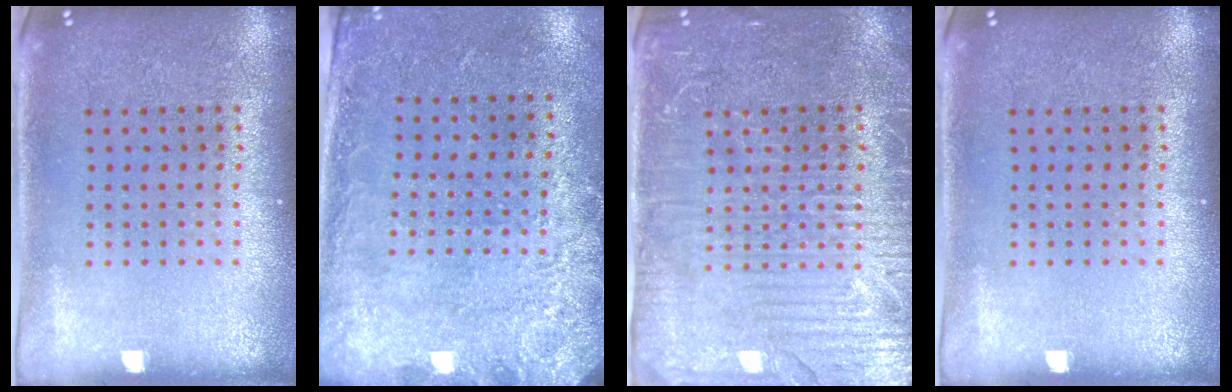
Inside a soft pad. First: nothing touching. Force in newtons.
{"total": 2.7, "press": 1.9, "slide": 1.9}
{"total": 4.2, "press": 4.0, "slide": 1.4}
{"total": 0.0}